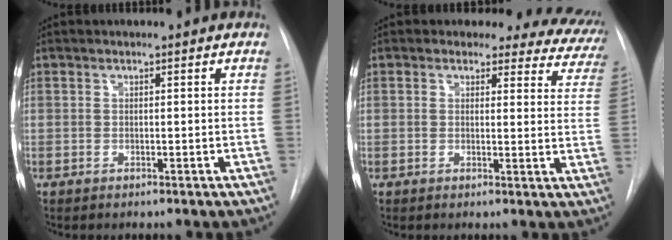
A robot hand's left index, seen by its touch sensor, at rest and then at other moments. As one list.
[{"total": 7.4, "force": [6.6, 3.5, 0.3], "torque": [0.047, -0.017, 0.036]}]